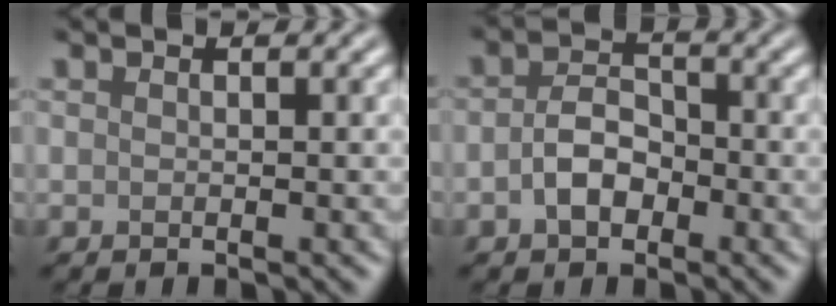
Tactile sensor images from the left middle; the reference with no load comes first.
{"total": 3.2, "force": [-1.1, 2.1, 2.1], "torque": [-0.040, 0.004, -0.024]}